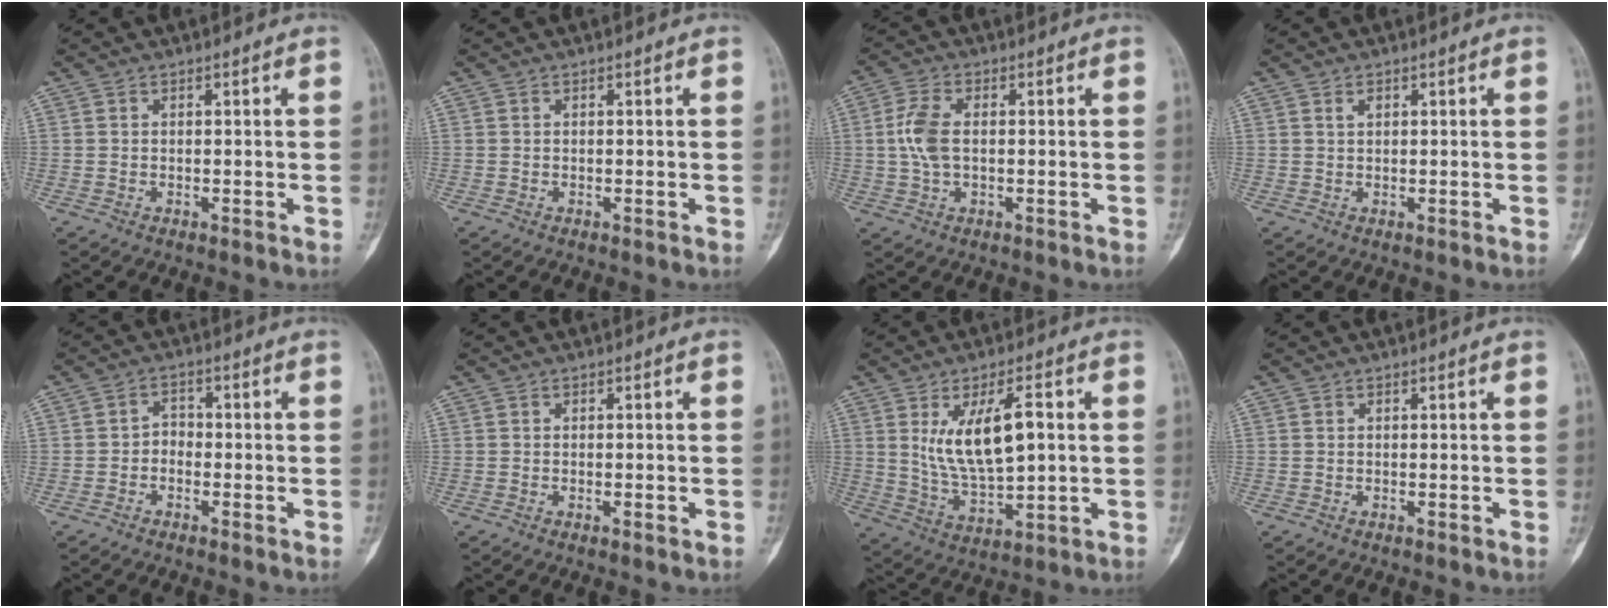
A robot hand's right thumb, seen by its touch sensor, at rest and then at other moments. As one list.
[{"total": 0.0}, {"total": 6.2, "force": [0.2, 3.3, 5.2], "torque": [-0.123, 0.010, 0.001]}, {"total": 1.1, "force": [0.6, 0.6, 0.7], "torque": [-0.010, 0.000, 0.010]}, {"total": 2.3, "force": [-1.0, 1.7, 1.1], "torque": [-0.002, 0.014, -0.027]}, {"total": 0.8, "force": [-0.3, 0.2, 0.7], "torque": [-0.012, 0.003, -0.003]}, {"total": 12.5, "force": [2.4, 5.1, 11.2], "torque": [-0.193, -0.010, 0.056]}, {"total": 0.0}]